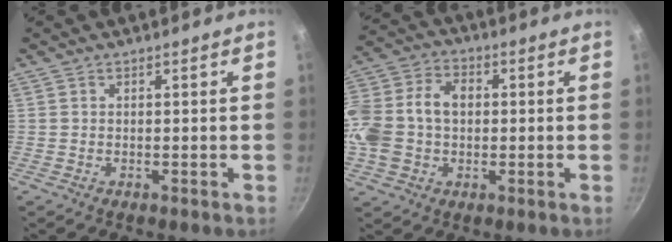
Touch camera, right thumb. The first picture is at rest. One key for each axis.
{"total": 16.0, "fx": 0.0, "fy": 12.0, "fz": 10.6, "tx": -0.211, "ty": 0.038, "tz": -0.010}